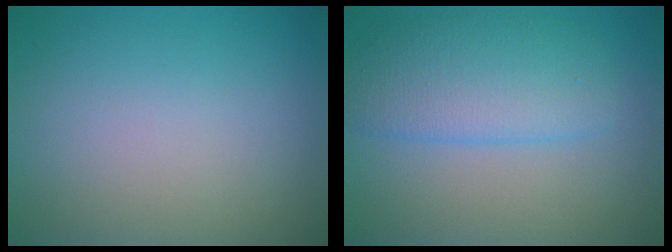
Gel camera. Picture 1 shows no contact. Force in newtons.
{"total": 4.6, "press": 4.6, "slide": 0.1}